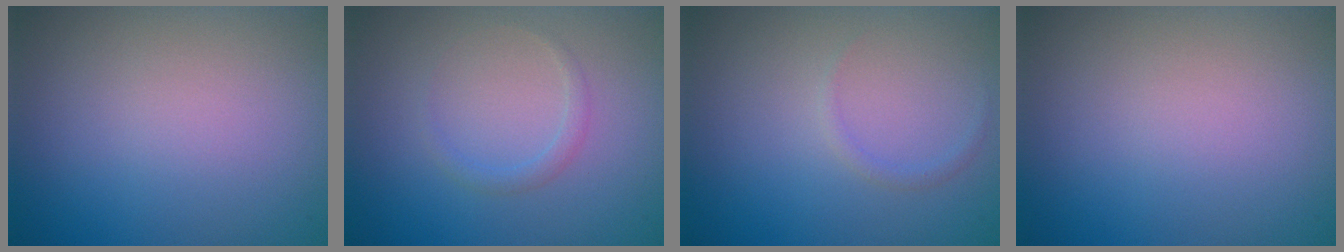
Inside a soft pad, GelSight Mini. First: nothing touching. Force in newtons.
{"total": 1.0, "press": 1.0, "slide": 0.0}
{"total": 0.7, "press": 0.7, "slide": 0.1}
{"total": 0.0}